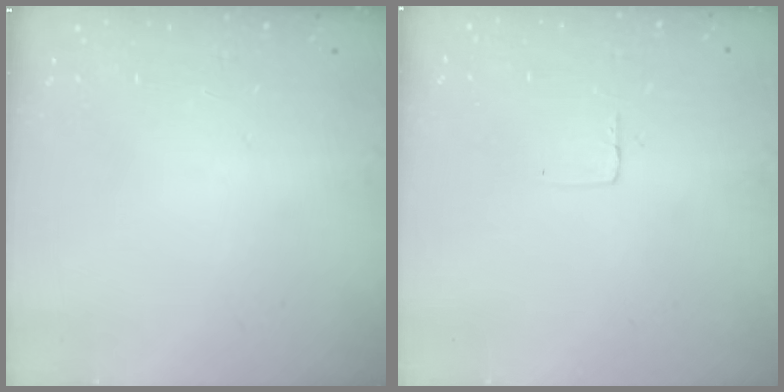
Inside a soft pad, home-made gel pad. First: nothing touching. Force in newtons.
{"total": 2.5, "press": 2.5, "slide": 0.1}